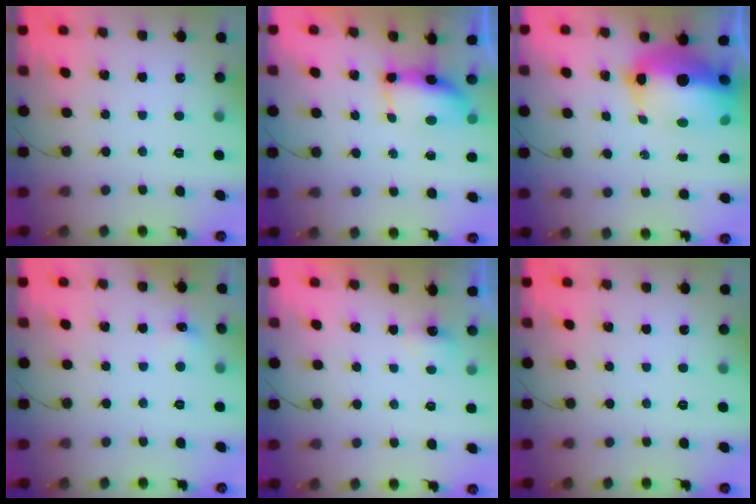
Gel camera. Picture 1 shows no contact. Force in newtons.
{"total": 7.4, "press": 7.0, "slide": 2.3}
{"total": 20.1, "press": 16.6, "slide": 11.4}
{"total": 4.6, "press": 4.4, "slide": 1.3}
{"total": 2.4, "press": 2.3, "slide": 0.6}
{"total": 0.0}